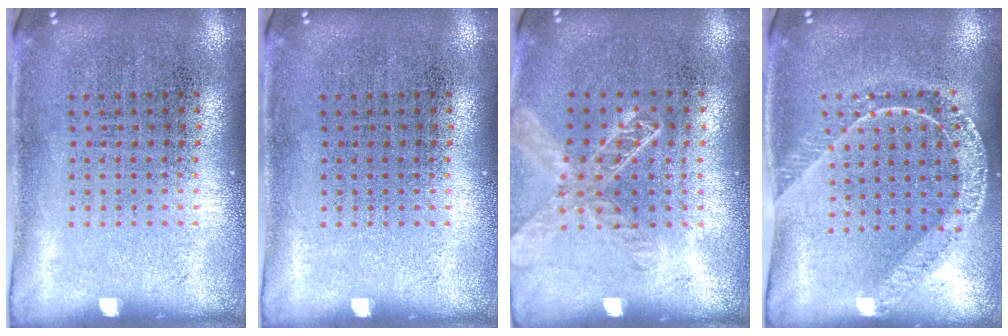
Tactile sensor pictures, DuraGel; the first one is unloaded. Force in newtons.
{"total": 0.0}
{"total": 1.4, "press": 1.3, "slide": 0.5}
{"total": 1.7, "press": 1.6, "slide": 0.5}